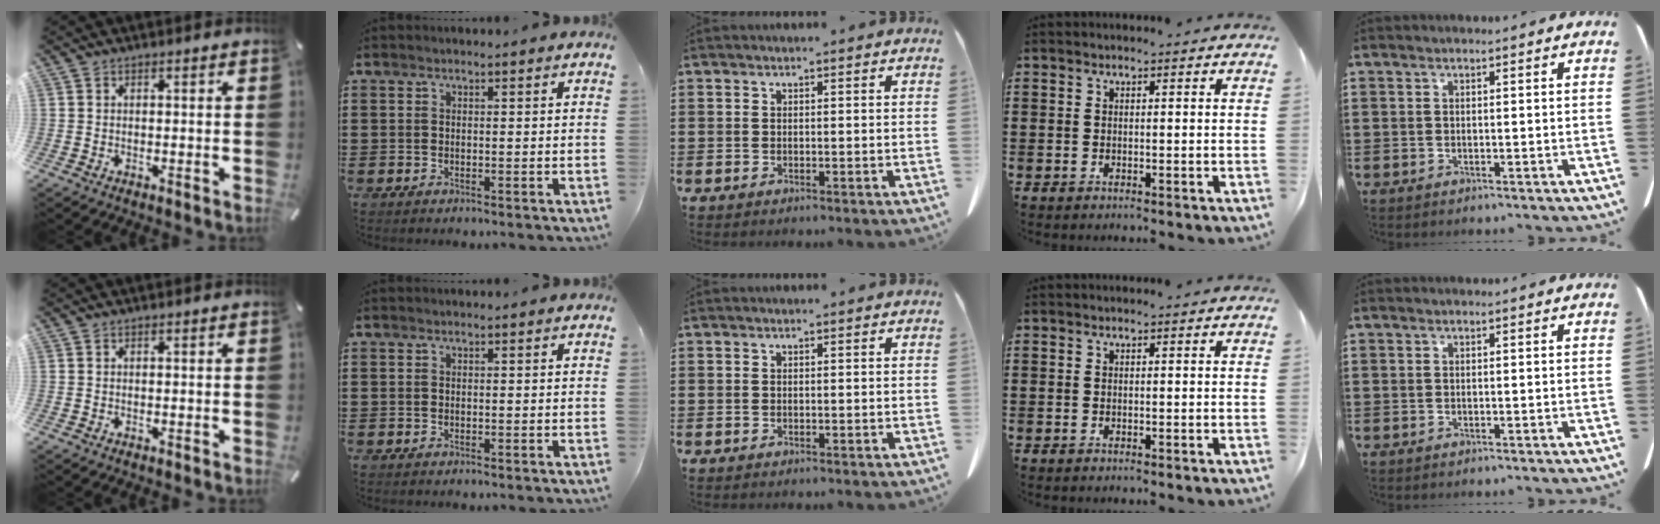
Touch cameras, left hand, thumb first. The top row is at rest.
{}